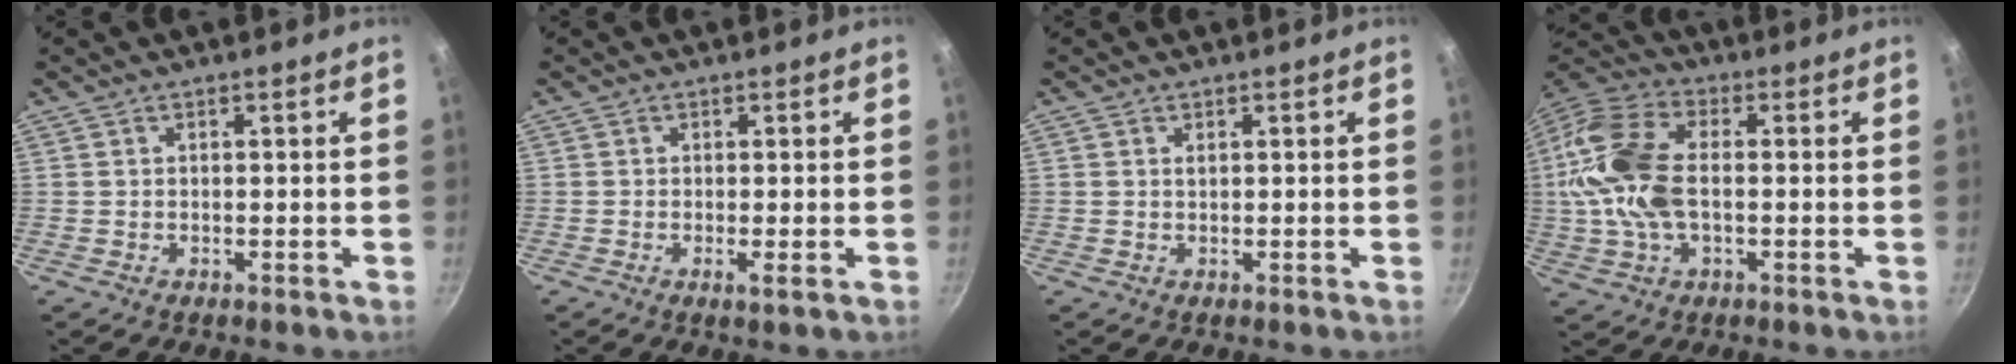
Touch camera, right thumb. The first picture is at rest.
{"total": 1.6, "force": [-0.4, 0.2, 1.5], "torque": [-0.034, -0.004, -0.009]}
{"total": 0.5, "force": [0.3, 0.3, 0.3], "torque": [-0.006, 0.001, 0.006]}
{"total": 16.7, "force": [0.0, 9.7, 13.6], "torque": [-0.269, 0.027, -0.014]}